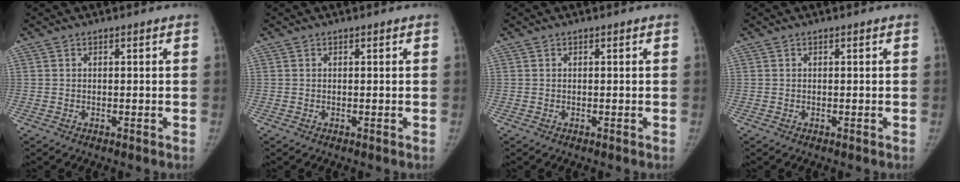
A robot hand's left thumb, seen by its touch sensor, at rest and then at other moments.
{"total": 0.0}
{"total": 0.0}
{"total": 0.0}